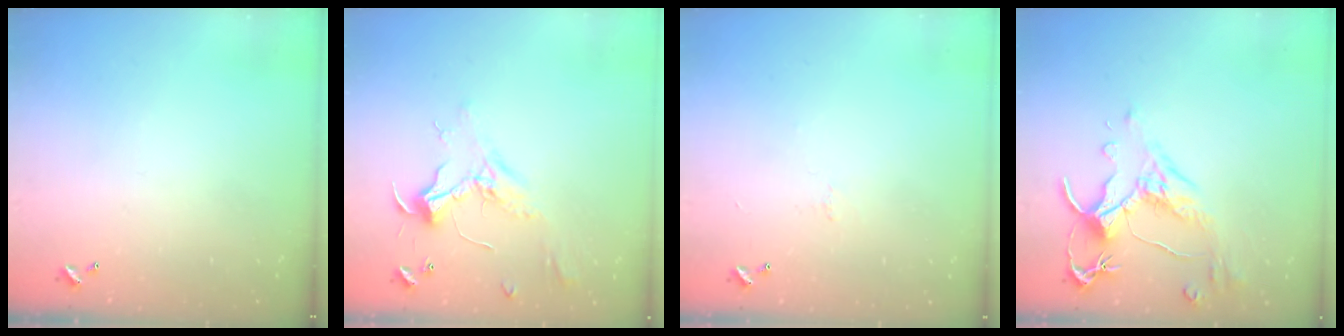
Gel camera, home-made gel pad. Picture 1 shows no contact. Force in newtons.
{"total": 2.4, "press": 2.3, "slide": 0.8}
{"total": 0.6, "press": 0.4, "slide": 0.5}
{"total": 2.6, "press": 2.2, "slide": 1.3}